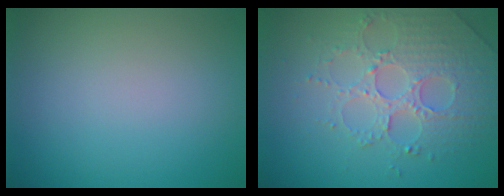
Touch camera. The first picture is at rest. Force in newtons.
{"total": 4.1, "press": 3.9, "slide": 1.2}